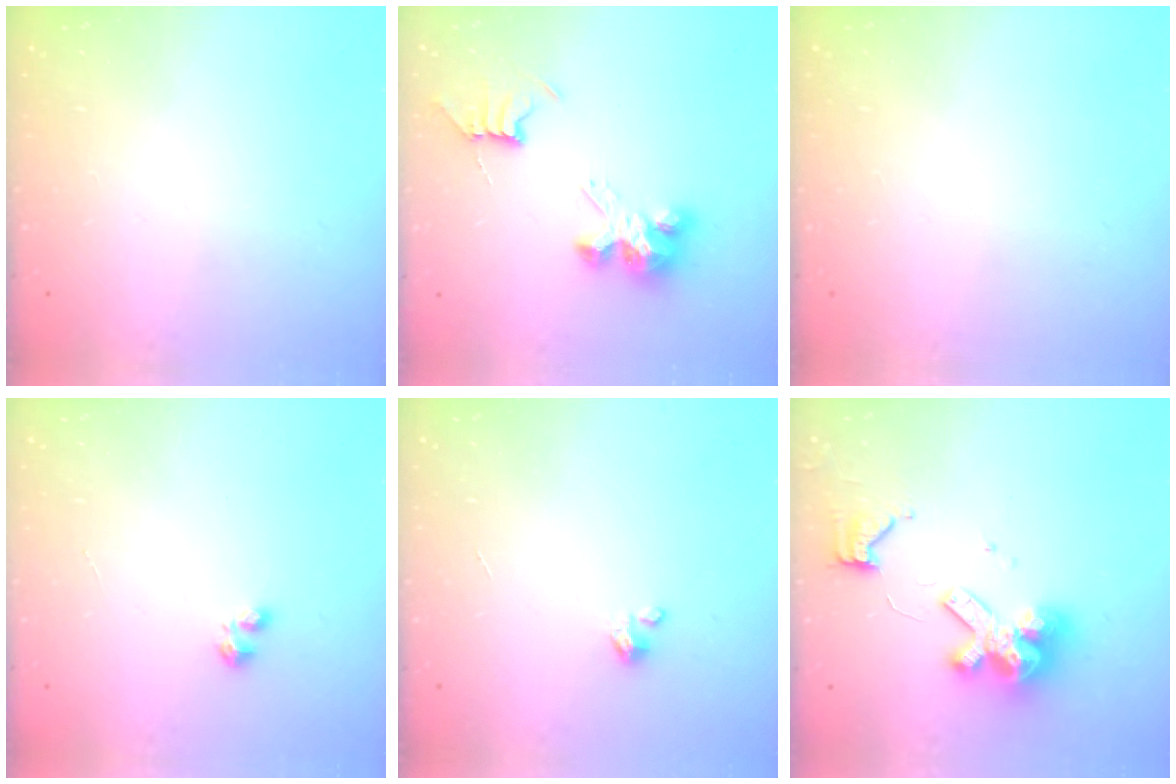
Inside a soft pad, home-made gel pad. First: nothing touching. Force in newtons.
{"total": 8.1, "press": 8.1, "slide": 0.4}
{"total": 0.0}
{"total": 1.5, "press": 1.5, "slide": 0.3}
{"total": 2.0, "press": 1.9, "slide": 0.3}
{"total": 12.3, "press": 12.2, "slide": 1.4}